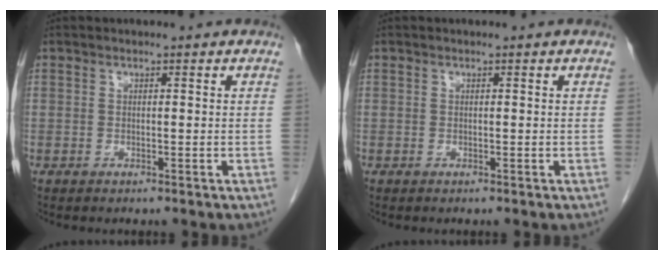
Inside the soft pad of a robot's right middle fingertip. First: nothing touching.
{"total": 0.0}